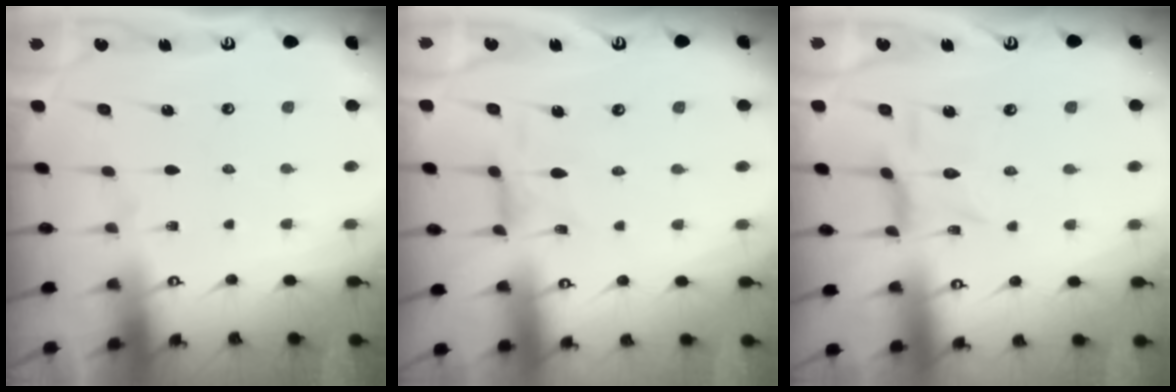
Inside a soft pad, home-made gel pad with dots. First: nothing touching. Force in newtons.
{"total": 2.3, "press": 2.3, "slide": 0.5}
{"total": 2.4, "press": 2.4, "slide": 0.1}